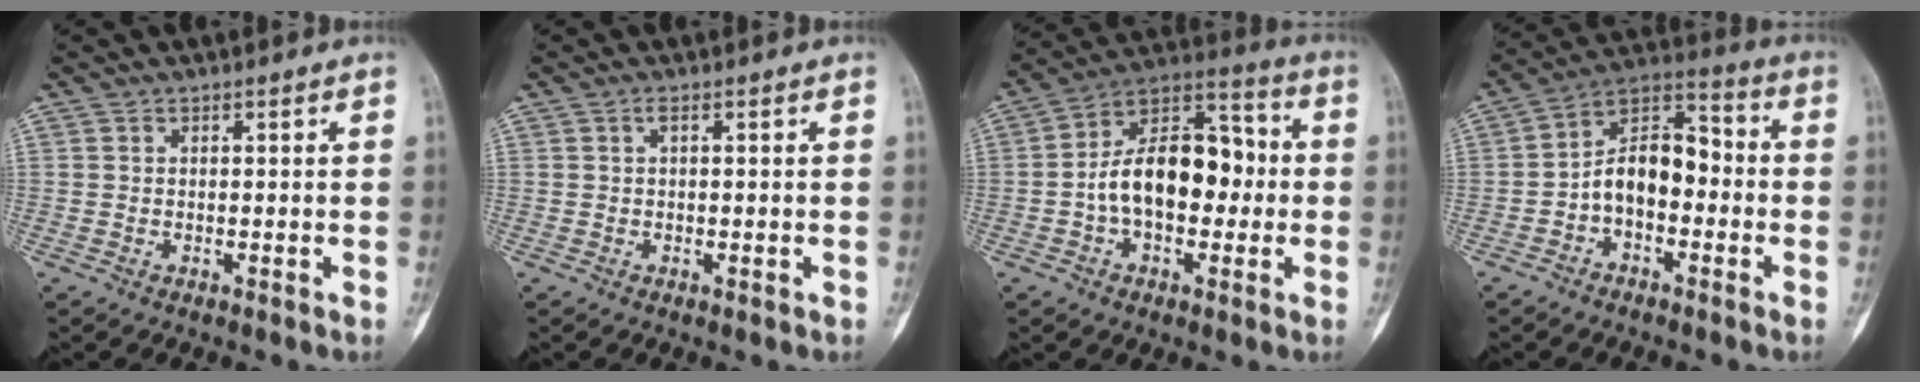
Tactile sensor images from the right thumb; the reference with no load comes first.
{"total": 1.5, "force": [0.0, 0.5, 1.4], "torque": [-0.026, 0.002, 0.000]}
{"total": 16.8, "force": [-1.3, 10.2, 13.4], "torque": [-0.195, 0.048, -0.029]}
{"total": 11.0, "force": [-2.3, 6.9, 8.2], "torque": [-0.115, 0.050, -0.054]}